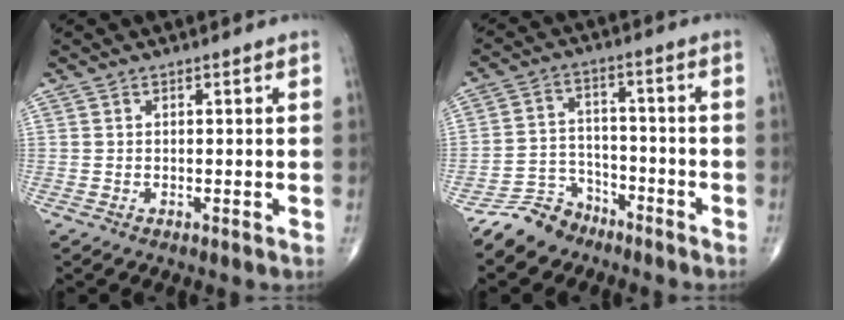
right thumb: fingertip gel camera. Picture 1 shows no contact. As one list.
[{"total": 7.3, "force": [-6.1, 4.1, 0.5], "torque": [0.016, 0.048, -0.122]}]